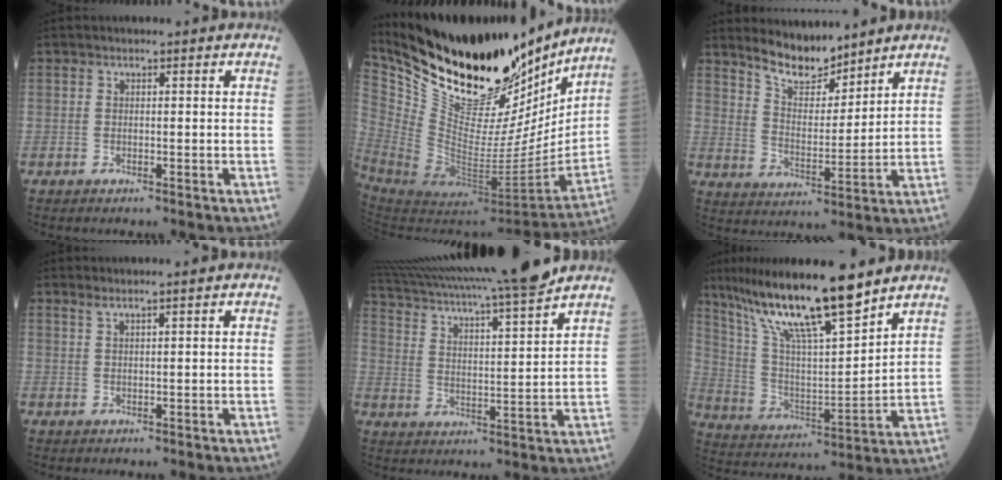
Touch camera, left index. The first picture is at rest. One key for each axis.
{"total": 30.7, "fx": 25.2, "fy": 10.1, "fz": 14.4, "tx": -0.270, "ty": -0.033, "tz": 0.402}
{"total": 7.8, "fx": 7.1, "fy": 1.9, "fz": 2.5, "tx": -0.052, "ty": -0.003, "tz": 0.137}
{"total": 1.3, "fx": 1.1, "fy": -0.4, "fz": 0.7, "tx": -0.021, "ty": -0.001, "tz": 0.026}
{"total": 17.3, "fx": 15.4, "fy": -1.2, "fz": 7.7, "tx": -0.144, "ty": -0.015, "tz": 0.239}
{"total": 17.4, "fx": 13.4, "fy": 1.3, "fz": 11.1, "tx": -0.203, "ty": 0.002, "tz": 0.246}